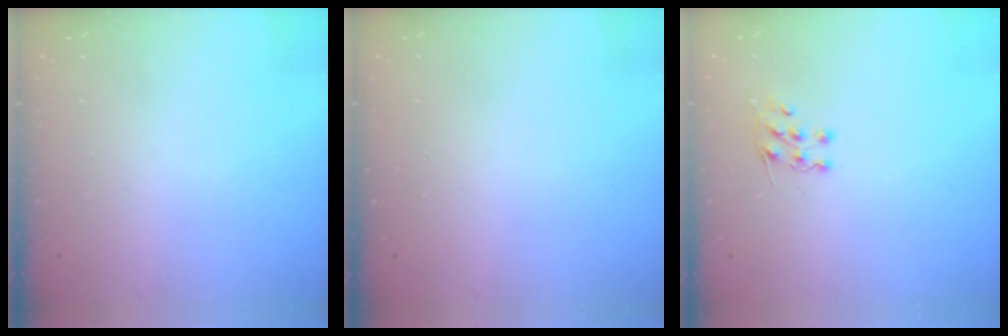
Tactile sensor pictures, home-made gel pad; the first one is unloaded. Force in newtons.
{"total": 0.0}
{"total": 5.9, "press": 5.9, "slide": 0.5}